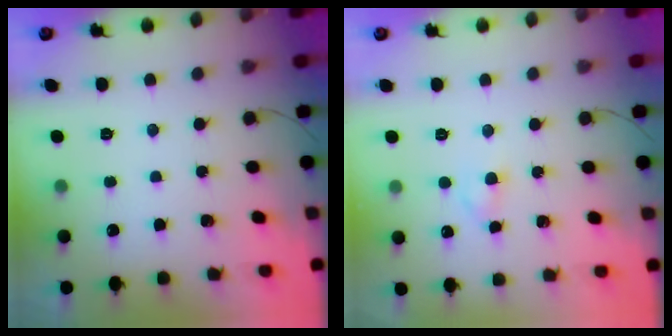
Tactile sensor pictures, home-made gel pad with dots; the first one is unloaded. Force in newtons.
{"total": 2.3, "press": 2.0, "slide": 1.0}